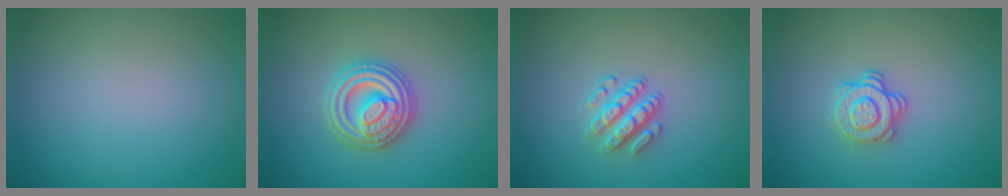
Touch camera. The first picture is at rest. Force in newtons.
{"total": 4.5, "press": 4.5, "slide": 0.6}
{"total": 2.9, "press": 2.5, "slide": 1.4}
{"total": 2.4, "press": 2.0, "slide": 1.4}